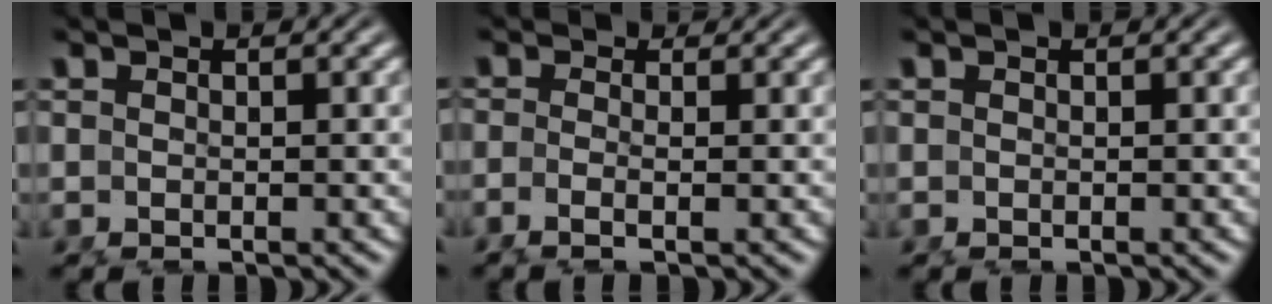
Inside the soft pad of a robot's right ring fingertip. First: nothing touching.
{"total": 1.9, "force": [-0.8, 0.4, 1.7], "torque": [-0.039, -0.006, -0.019]}
{"total": 0.0}